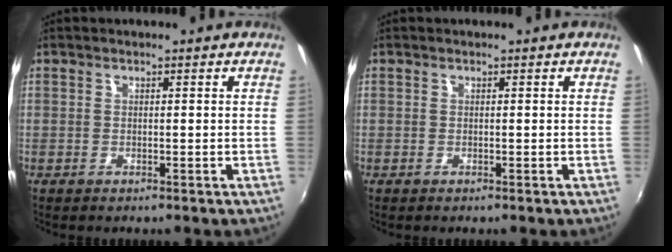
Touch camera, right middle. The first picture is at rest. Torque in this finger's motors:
{"motor_torque": [0.00, 0.00, 0.00, 0.00]}